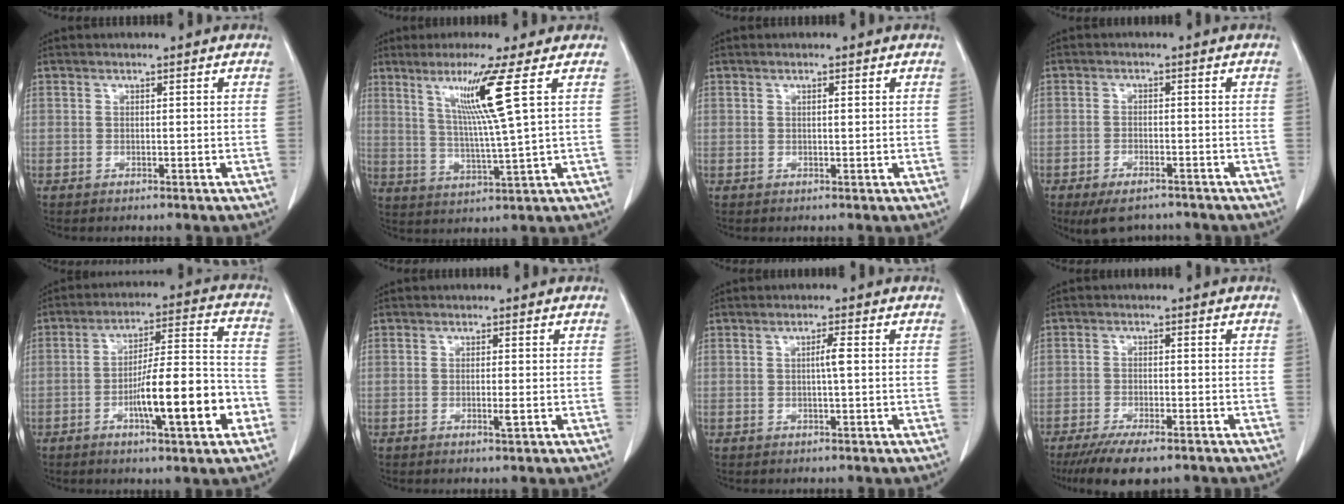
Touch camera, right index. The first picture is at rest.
{"total": 9.3, "force": [3.8, -2.4, 8.1], "torque": [-0.150, -0.012, 0.078]}
{"total": 0.8, "force": [0.3, 0.1, 0.7], "torque": [-0.014, 0.001, 0.006]}
{"total": 4.1, "force": [-3.0, 2.2, 1.7], "torque": [-0.026, 0.004, -0.036]}
{"total": 13.9, "force": [-5.0, 1.7, 12.9], "torque": [-0.205, 0.012, -0.075]}
{"total": 1.4, "force": [-0.4, 0.0, 1.3], "torque": [-0.022, -0.004, -0.006]}
{"total": 1.9, "force": [0.1, -0.2, 1.9], "torque": [-0.033, 0.002, 0.001]}
{"total": 8.3, "force": [-6.2, 2.4, 5.0], "torque": [-0.077, -0.014, -0.098]}